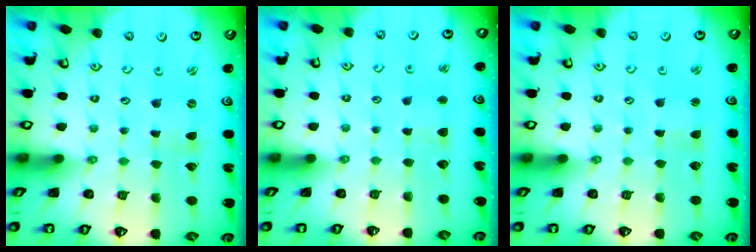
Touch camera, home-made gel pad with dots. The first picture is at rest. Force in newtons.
{"total": 2.8, "press": 2.8, "slide": 0.4}
{"total": 0.7, "press": 0.7, "slide": 0.1}